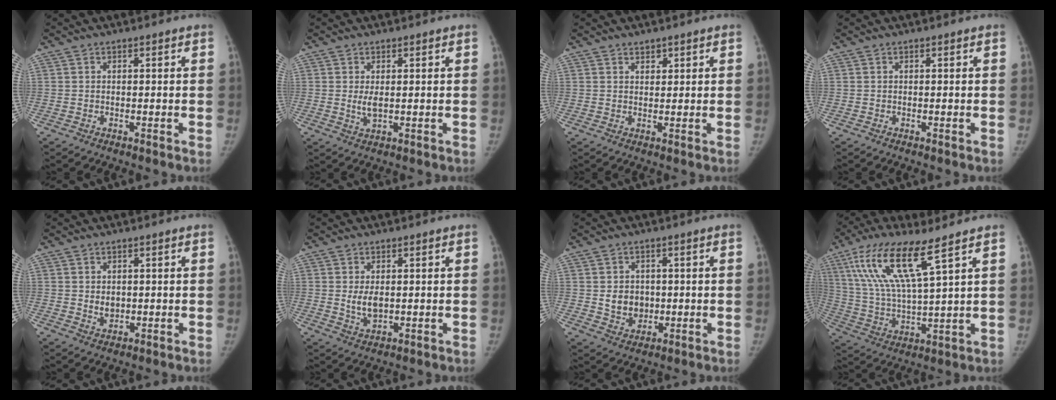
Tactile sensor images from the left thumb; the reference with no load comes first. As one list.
[{"total": 2.6, "force": [0.3, 1.2, 2.3], "torque": [-0.042, -0.008, 0.012]}, {"total": 1.8, "force": [1.3, 1.1, 0.7], "torque": [0.002, -0.008, 0.020]}, {"total": 0.0}, {"total": 2.8, "force": [0.3, 2.2, 1.8], "torque": [-0.019, -0.006, 0.013]}, {"total": 4.2, "force": [0.4, 2.5, 3.4], "torque": [-0.056, -0.011, 0.015]}, {"total": 6.1, "force": [0.2, 5.2, 3.3], "torque": [-0.024, -0.003, 0.014]}, {"total": 15.7, "force": [8.4, 2.9, 12.9], "torque": [-0.270, -0.032, 0.170]}]